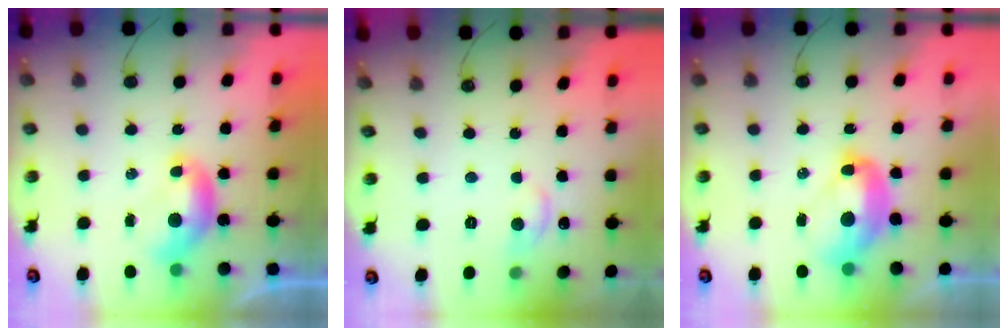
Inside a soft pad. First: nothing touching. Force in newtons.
{"total": 1.4, "press": 1.0, "slide": 1.0}
{"total": 4.8, "press": 4.7, "slide": 0.7}